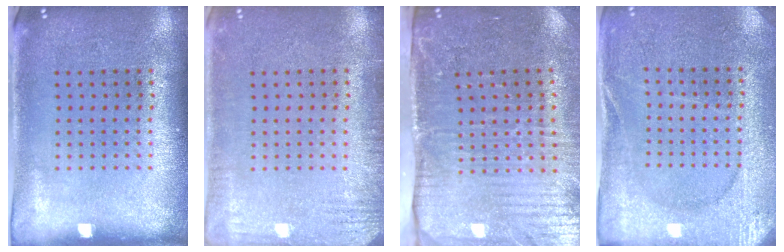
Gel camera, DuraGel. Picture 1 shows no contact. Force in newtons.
{"total": 2.3, "press": 2.2, "slide": 0.4}
{"total": 4.5, "press": 3.7, "slide": 2.4}
{"total": 2.7, "press": 2.7, "slide": 0.3}